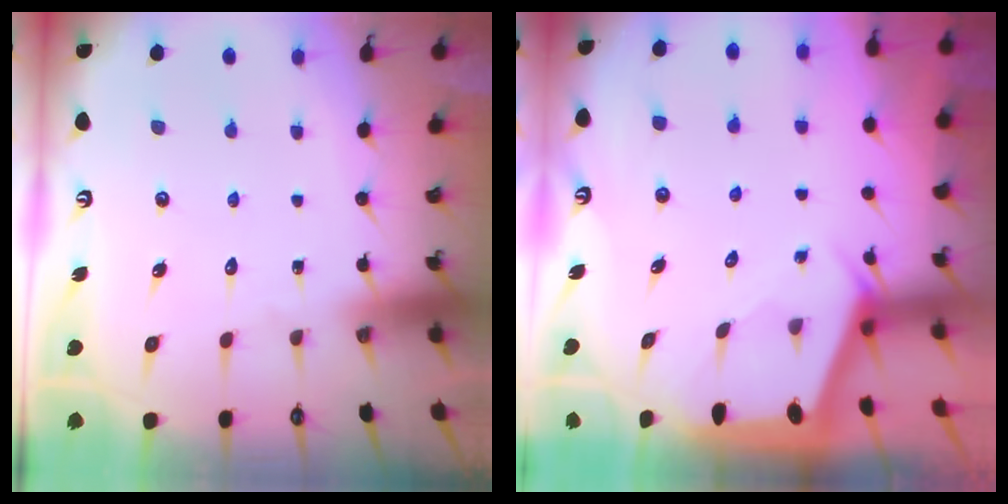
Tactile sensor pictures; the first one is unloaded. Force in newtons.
{"total": 1.9, "press": 1.8, "slide": 0.3}